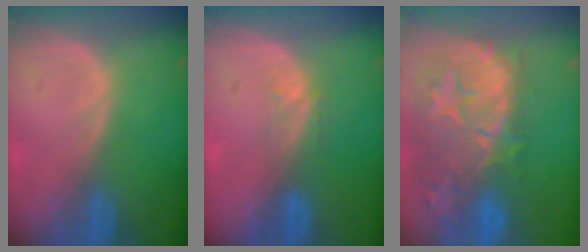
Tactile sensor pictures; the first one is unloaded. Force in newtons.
{"total": 2.8, "press": 2.1, "slide": 1.7}
{"total": 13.7, "press": 11.8, "slide": 6.9}